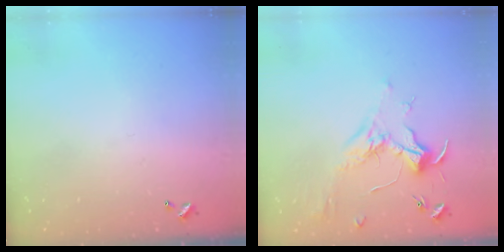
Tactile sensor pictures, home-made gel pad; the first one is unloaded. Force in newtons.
{"total": 1.8, "press": 1.7, "slide": 0.7}